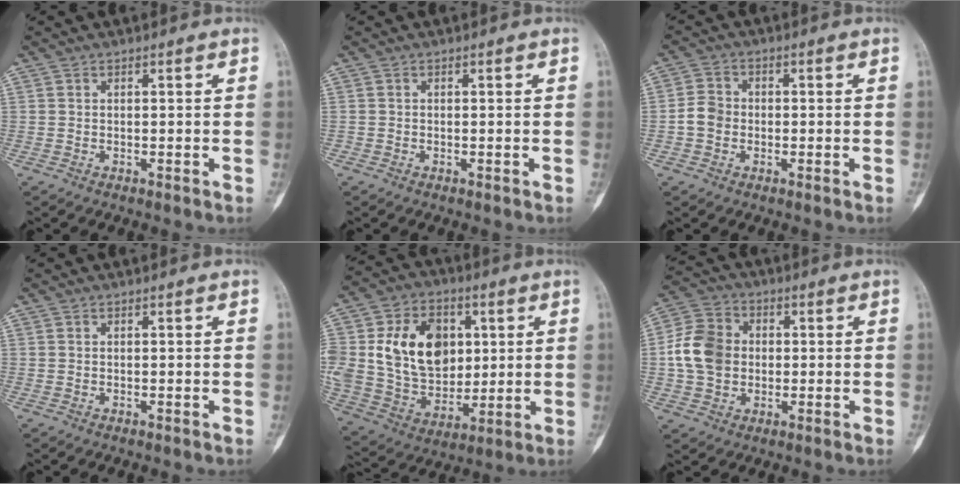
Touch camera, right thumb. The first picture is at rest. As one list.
[{"total": 0.0}, {"total": 4.2, "force": [-0.9, 3.5, 2.0], "torque": [-0.029, 0.013, -0.023]}, {"total": 0.0}, {"total": 21.8, "force": [4.3, 16.2, 13.9], "torque": [-0.234, 0.001, 0.093]}, {"total": 10.4, "force": [-0.1, 8.5, 6.0], "torque": [-0.099, 0.018, -0.009]}]